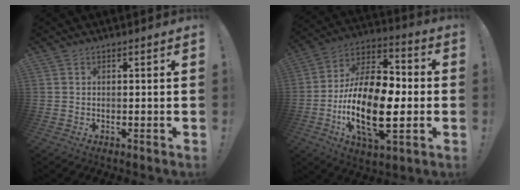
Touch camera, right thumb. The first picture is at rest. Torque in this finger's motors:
{"motor_torque": [0.52, 1.35, 2.02, -0.77, 0.58]}